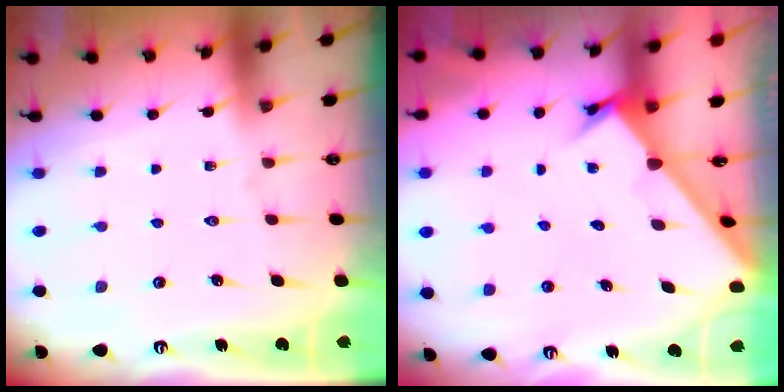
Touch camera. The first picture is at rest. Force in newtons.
{"total": 1.8, "press": 1.8, "slide": 0.2}